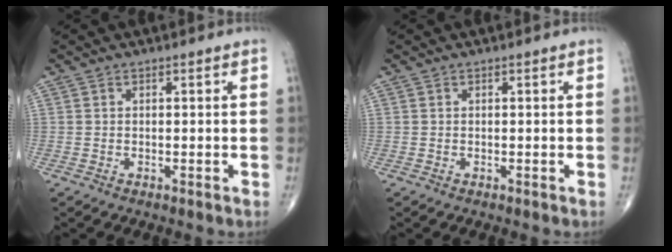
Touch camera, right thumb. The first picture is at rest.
{"total": 0.0}